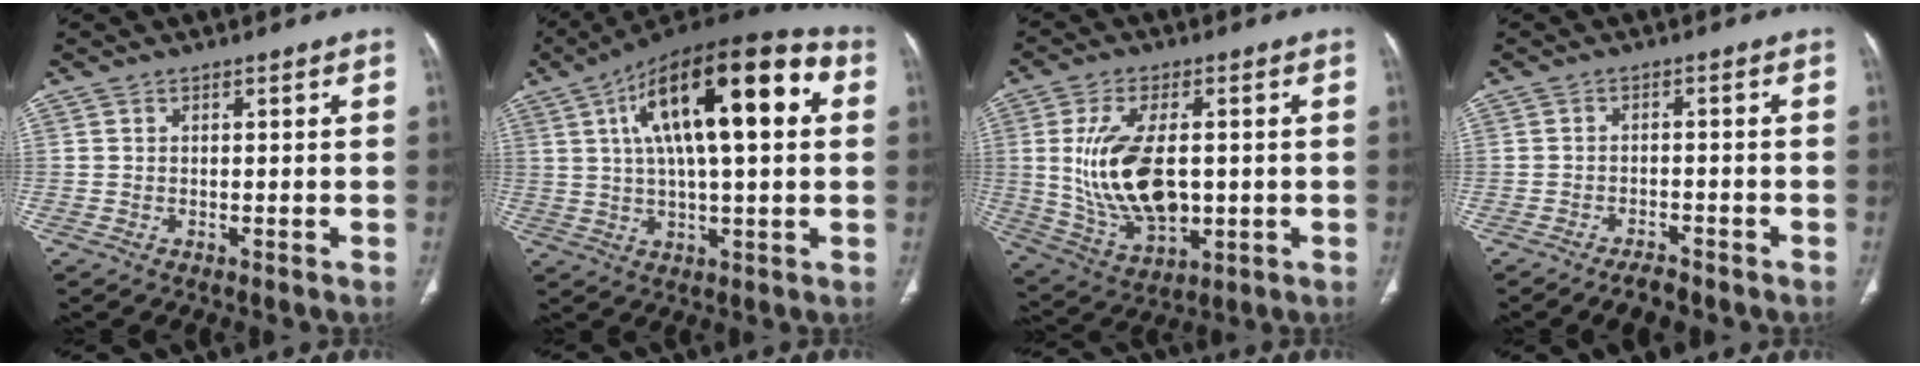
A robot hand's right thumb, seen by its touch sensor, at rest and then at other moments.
{"total": 23.9, "force": [6.3, 8.4, 21.5], "torque": [-0.340, 0.028, 0.090]}
{"total": 15.6, "force": [0.6, 8.5, 13.1], "torque": [-0.245, -0.011, 0.027]}
{"total": 3.7, "force": [-3.0, 1.3, 1.7], "torque": [-0.032, 0.013, -0.046]}